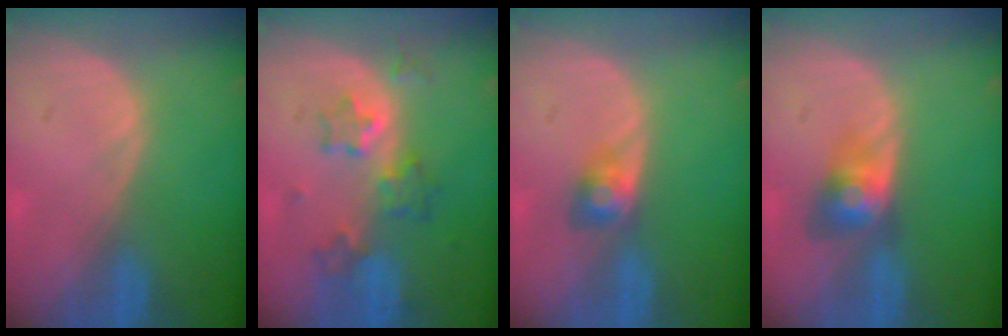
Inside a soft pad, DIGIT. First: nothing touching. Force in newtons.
{"total": 6.6, "press": 6.0, "slide": 2.7}
{"total": 2.7, "press": 2.7, "slide": 0.1}
{"total": 4.0, "press": 4.0, "slide": 0.3}